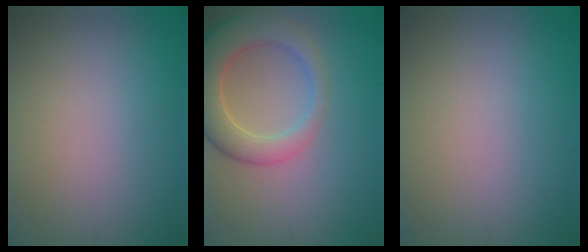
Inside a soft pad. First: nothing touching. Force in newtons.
{"total": 6.8, "press": 6.8, "slide": 0.6}
{"total": 0.0}